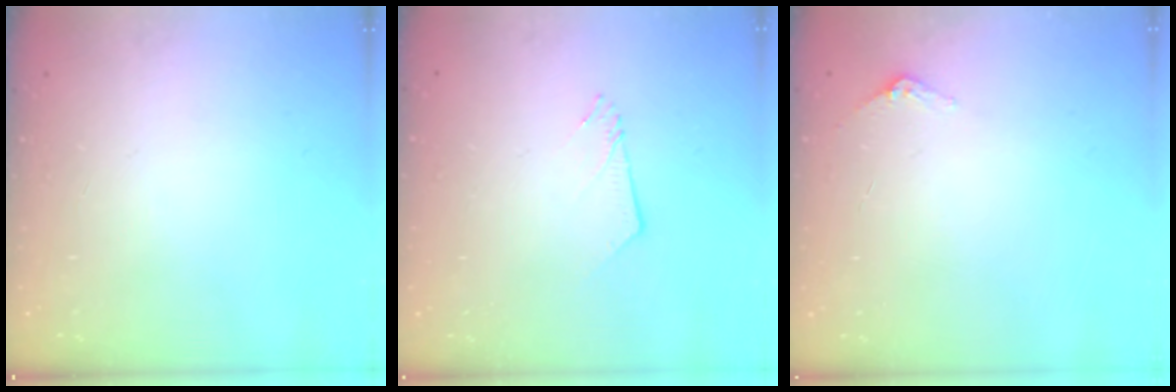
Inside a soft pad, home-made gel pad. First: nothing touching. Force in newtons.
{"total": 4.2, "press": 4.2, "slide": 0.2}
{"total": 2.9, "press": 2.9, "slide": 0.2}